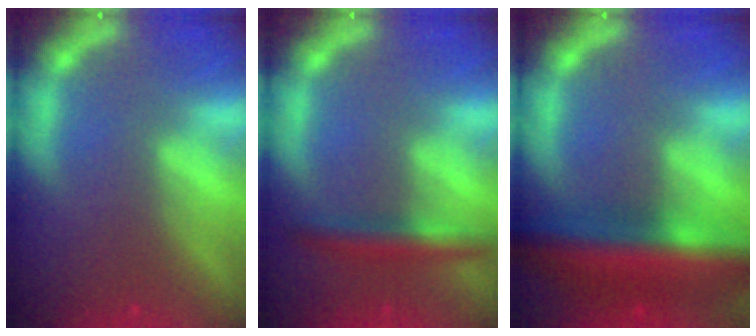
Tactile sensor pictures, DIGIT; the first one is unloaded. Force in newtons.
{"total": 3.5}
{"total": 10.0}